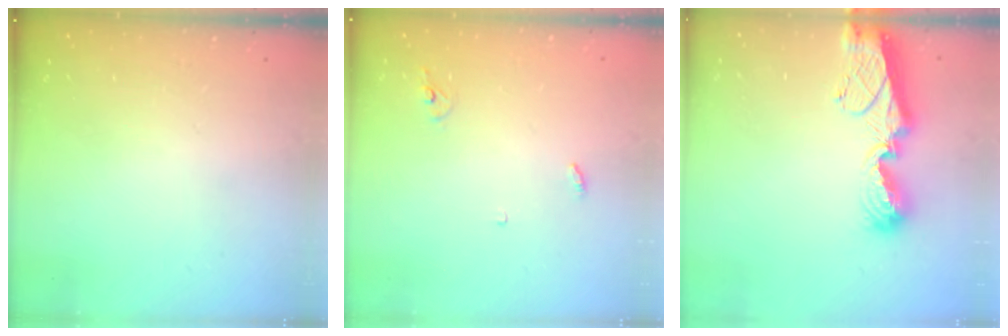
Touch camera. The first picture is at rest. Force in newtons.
{"total": 2.9, "press": 2.9, "slide": 0.2}
{"total": 11.7, "press": 11.6, "slide": 1.1}